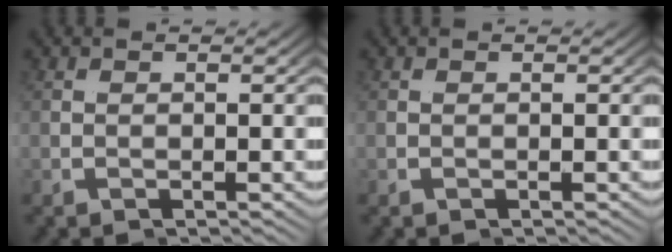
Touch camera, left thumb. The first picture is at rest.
{"total": 0.0}